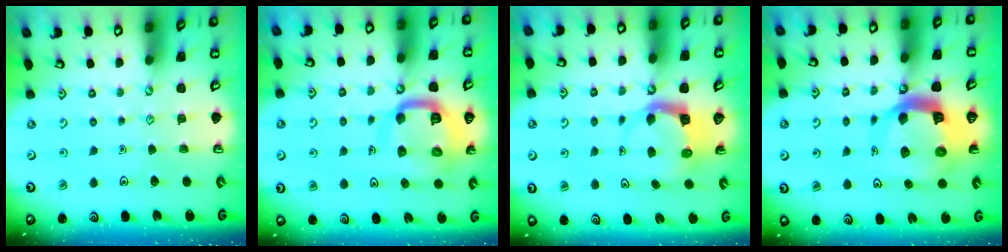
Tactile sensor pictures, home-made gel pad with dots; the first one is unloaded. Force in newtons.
{"total": 14.3, "press": 14.1, "slide": 1.8}
{"total": 4.0, "press": 3.9, "slide": 0.3}
{"total": 12.9, "press": 12.8, "slide": 1.6}